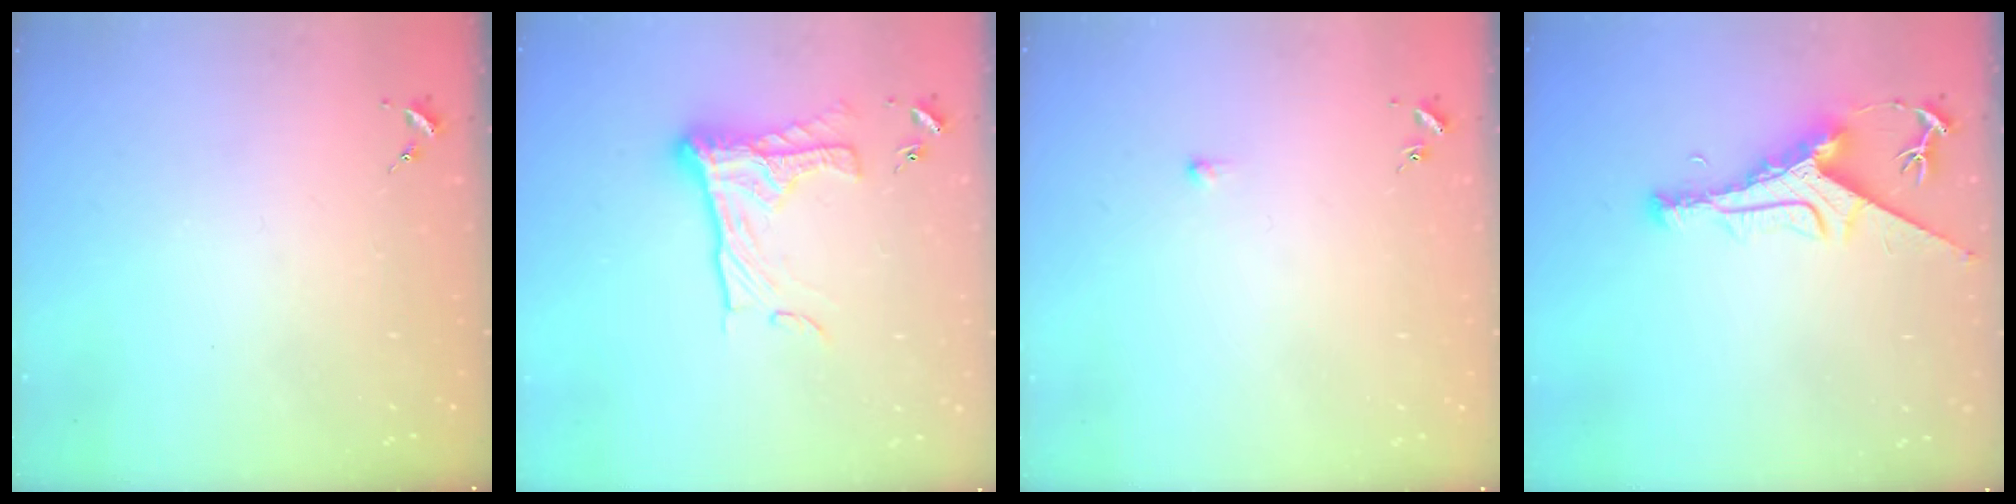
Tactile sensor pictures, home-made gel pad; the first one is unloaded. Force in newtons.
{"total": 16.1, "press": 16.0, "slide": 1.0}
{"total": 2.7, "press": 2.7, "slide": 0.6}
{"total": 8.8, "press": 8.7, "slide": 1.0}